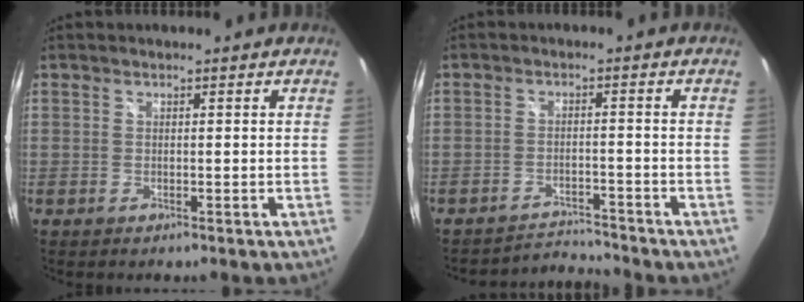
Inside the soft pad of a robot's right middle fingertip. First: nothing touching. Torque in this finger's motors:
{"motor_torque": [-0.27, -0.26, -0.13, -0.02]}